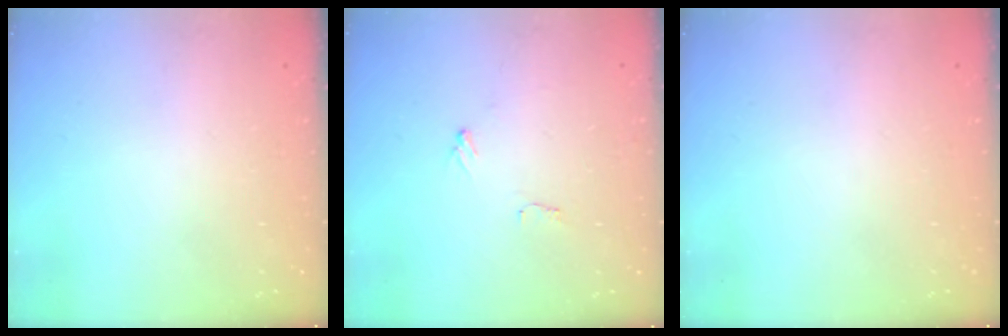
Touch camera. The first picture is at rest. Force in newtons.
{"total": 5.4, "press": 5.4, "slide": 0.4}
{"total": 0.0}